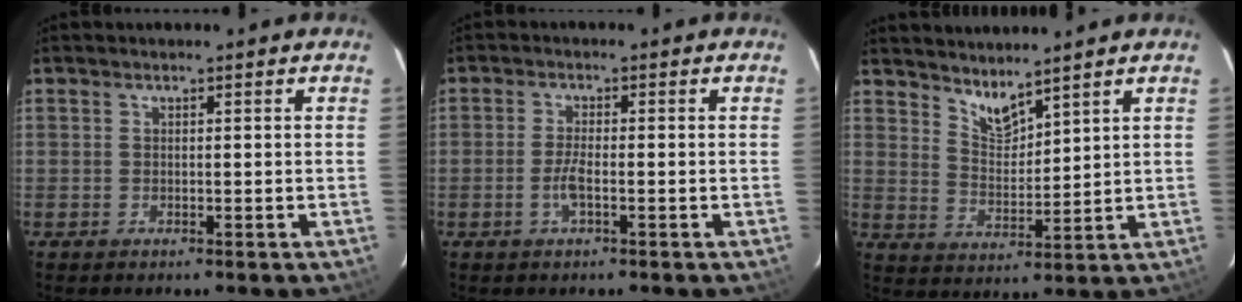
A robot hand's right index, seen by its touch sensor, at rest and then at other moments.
{"total": 2.7, "force": [-1.0, 0.4, 2.4], "torque": [-0.052, 0.002, -0.021]}
{"total": 5.4, "force": [4.8, 1.2, 2.2], "torque": [-0.035, -0.008, 0.092]}